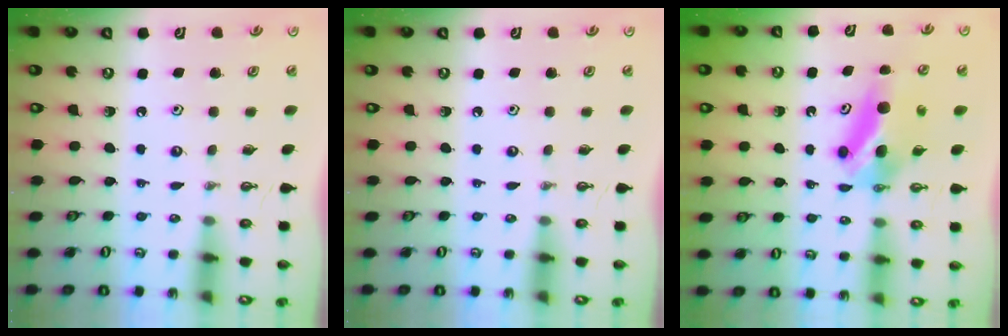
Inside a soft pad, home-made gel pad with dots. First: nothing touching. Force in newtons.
{"total": 0.0}
{"total": 6.1, "press": 6.0, "slide": 0.9}